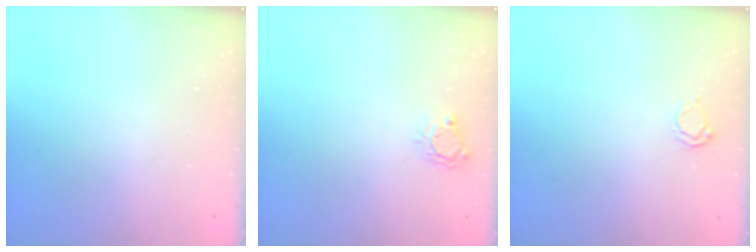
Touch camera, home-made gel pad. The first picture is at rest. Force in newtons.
{"total": 4.9, "press": 4.9, "slide": 0.2}
{"total": 2.5, "press": 2.4, "slide": 0.3}